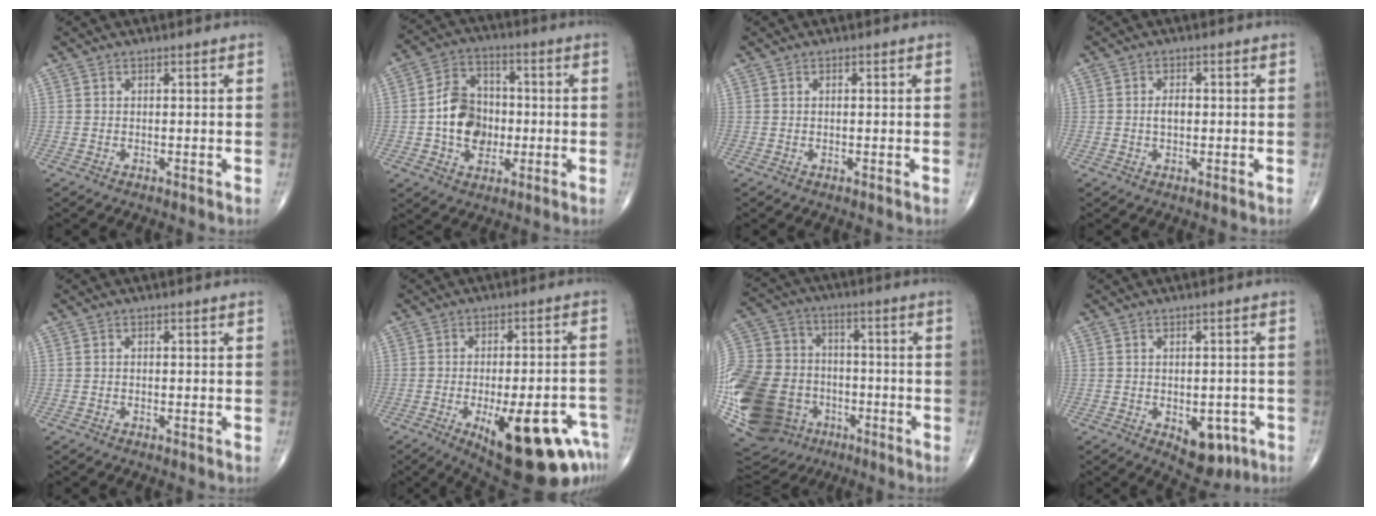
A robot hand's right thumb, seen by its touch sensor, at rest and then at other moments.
{"total": 11.5, "force": [-1.2, 8.8, 7.4], "torque": [-0.098, 0.024, -0.026]}
{"total": 0.0}
{"total": 2.4, "force": [-0.1, 1.4, 1.9], "torque": [-0.033, 0.004, -0.004]}
{"total": 0.0}
{"total": 21.1, "force": [-9.9, 7.5, 17.0], "torque": [-0.165, 0.029, -0.121]}
{"total": 33.8, "force": [-11.1, 25.7, 19.0], "torque": [-0.496, 0.047, -0.191]}
{"total": 7.5, "force": [-2.8, 4.4, 5.4], "torque": [-0.038, 0.007, -0.021]}